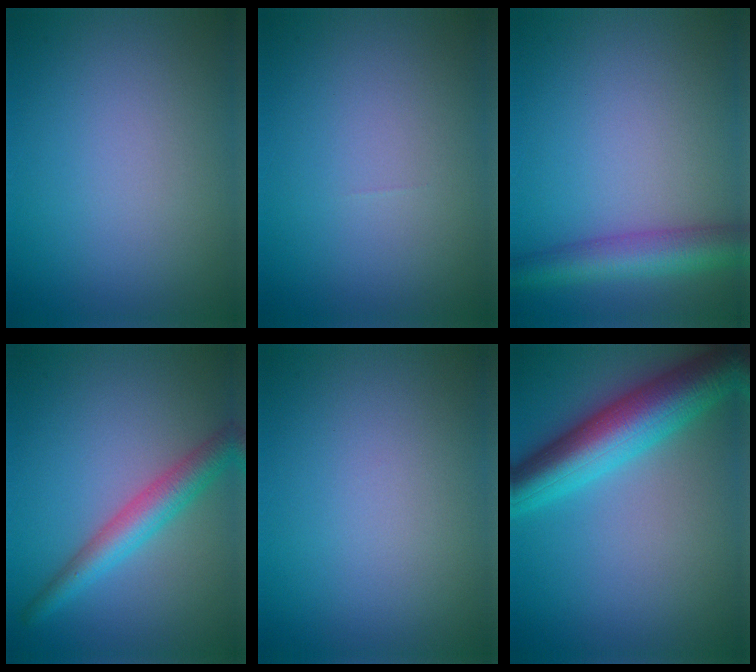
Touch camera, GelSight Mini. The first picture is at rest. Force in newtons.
{"total": 0.0}
{"total": 4.9, "press": 4.9, "slide": 0.2}
{"total": 3.9, "press": 3.9, "slide": 0.1}
{"total": 0.0}
{"total": 8.5, "press": 8.5, "slide": 0.2}